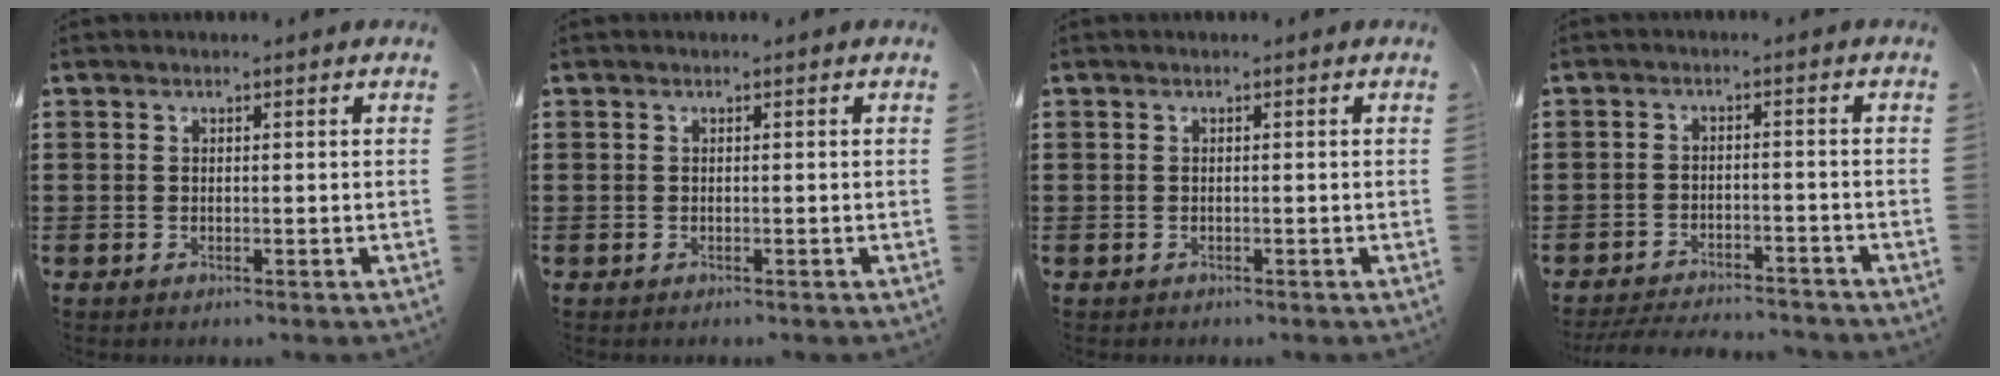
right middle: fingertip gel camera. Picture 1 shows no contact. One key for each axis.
{"total": 0.0}
{"total": 0.0}
{"total": 3.8, "fx": -3.7, "fy": 0.4, "fz": 0.8, "tx": -0.020, "ty": 0.000, "tz": -0.079}